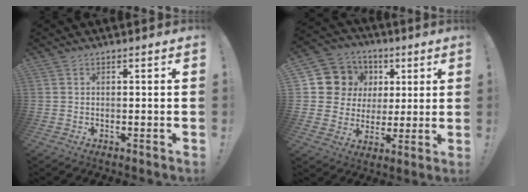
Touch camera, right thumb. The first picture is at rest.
{"total": 11.7, "force": [3.3, 10.9, 2.8], "torque": [-0.038, -0.016, 0.085]}